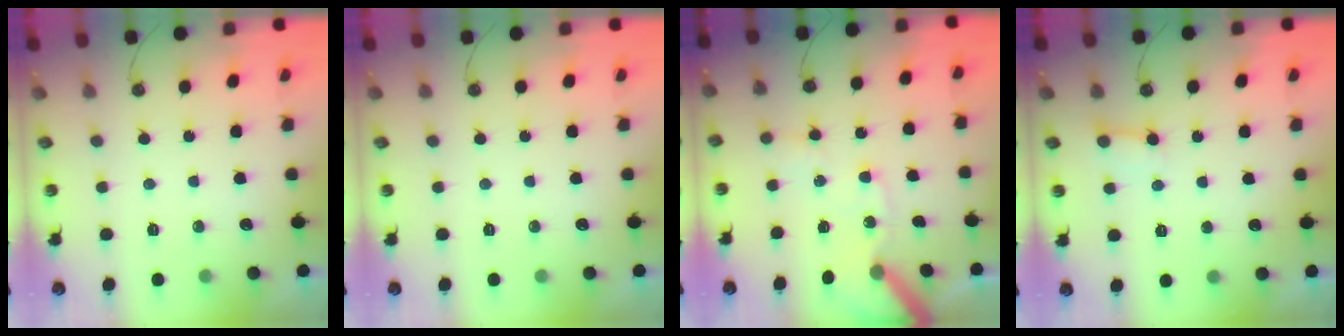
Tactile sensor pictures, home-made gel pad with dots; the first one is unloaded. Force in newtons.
{"total": 0.0}
{"total": 10.5, "press": 10.3, "slide": 1.5}
{"total": 5.6, "press": 5.6, "slide": 0.6}